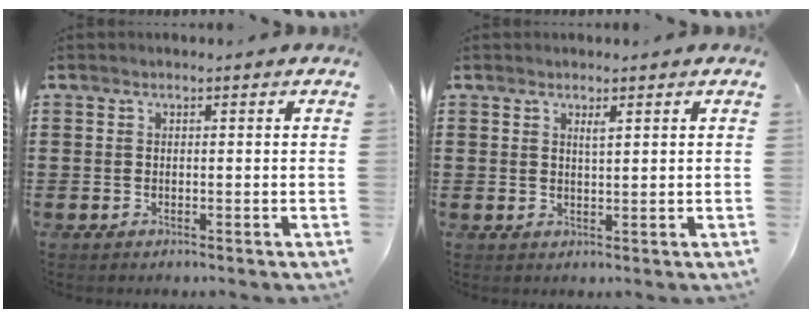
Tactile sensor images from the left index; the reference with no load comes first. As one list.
[{"total": 1.7, "force": [1.1, 0.3, 1.2], "torque": [-0.026, 0.001, 0.018]}]